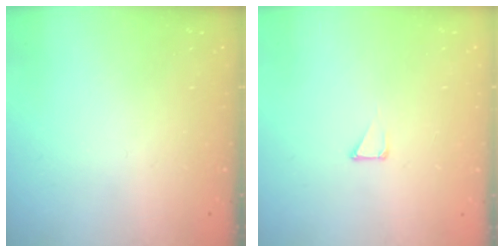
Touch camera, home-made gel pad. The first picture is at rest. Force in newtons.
{"total": 1.7, "press": 1.7, "slide": 0.0}